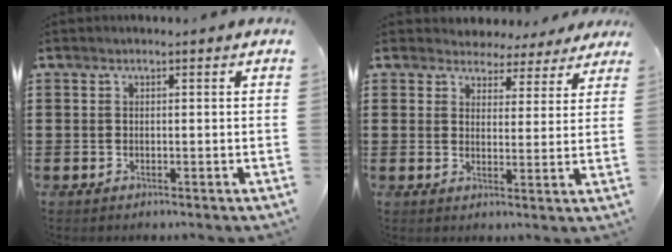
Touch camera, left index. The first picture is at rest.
{"total": 4.1, "force": [3.8, 1.6, 0.2], "torque": [-0.017, -0.014, 0.067]}